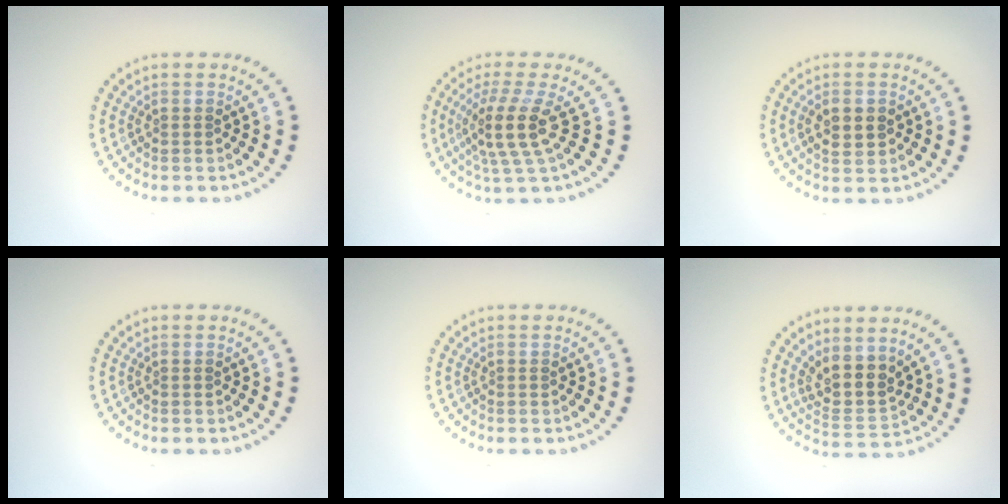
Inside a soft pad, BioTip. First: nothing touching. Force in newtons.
{"total": 4.1, "press": 2.9, "slide": 2.8}
{"total": 2.7, "press": 2.7, "slide": 0.1}
{"total": 0.0}
{"total": 0.0}
{"total": 3.6, "press": 3.0, "slide": 2.0}